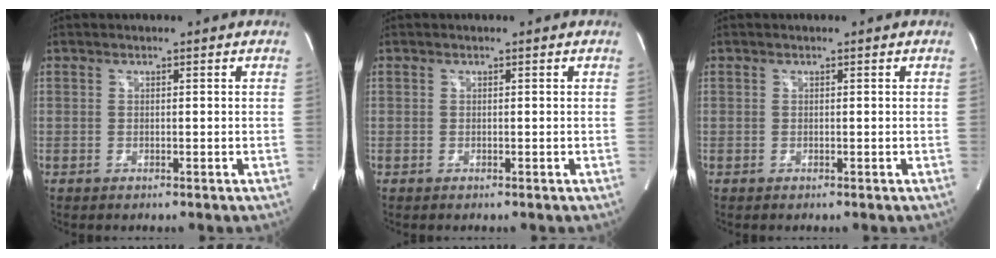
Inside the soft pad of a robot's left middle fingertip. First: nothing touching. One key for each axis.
{"total": 0.0}
{"total": 0.0}